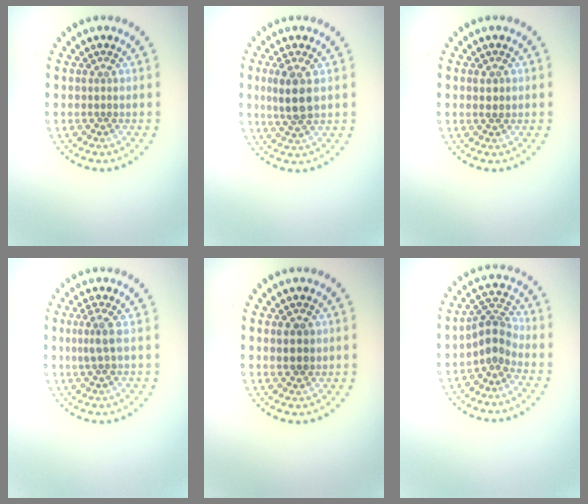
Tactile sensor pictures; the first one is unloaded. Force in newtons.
{"total": 3.4, "press": 3.3, "slide": 0.9}
{"total": 1.1, "press": 1.1, "slide": 0.2}
{"total": 1.6, "press": 1.4, "slide": 0.9}
{"total": 1.8, "press": 1.8, "slide": 0.3}
{"total": 2.9, "press": 2.4, "slide": 1.7}